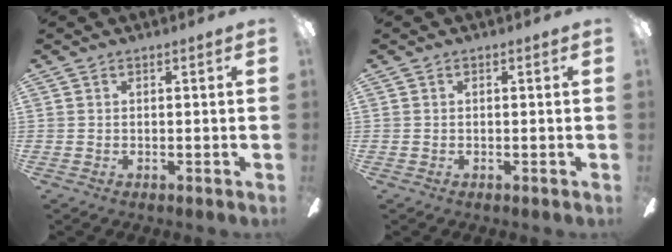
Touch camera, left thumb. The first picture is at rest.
{"total": 0.0}